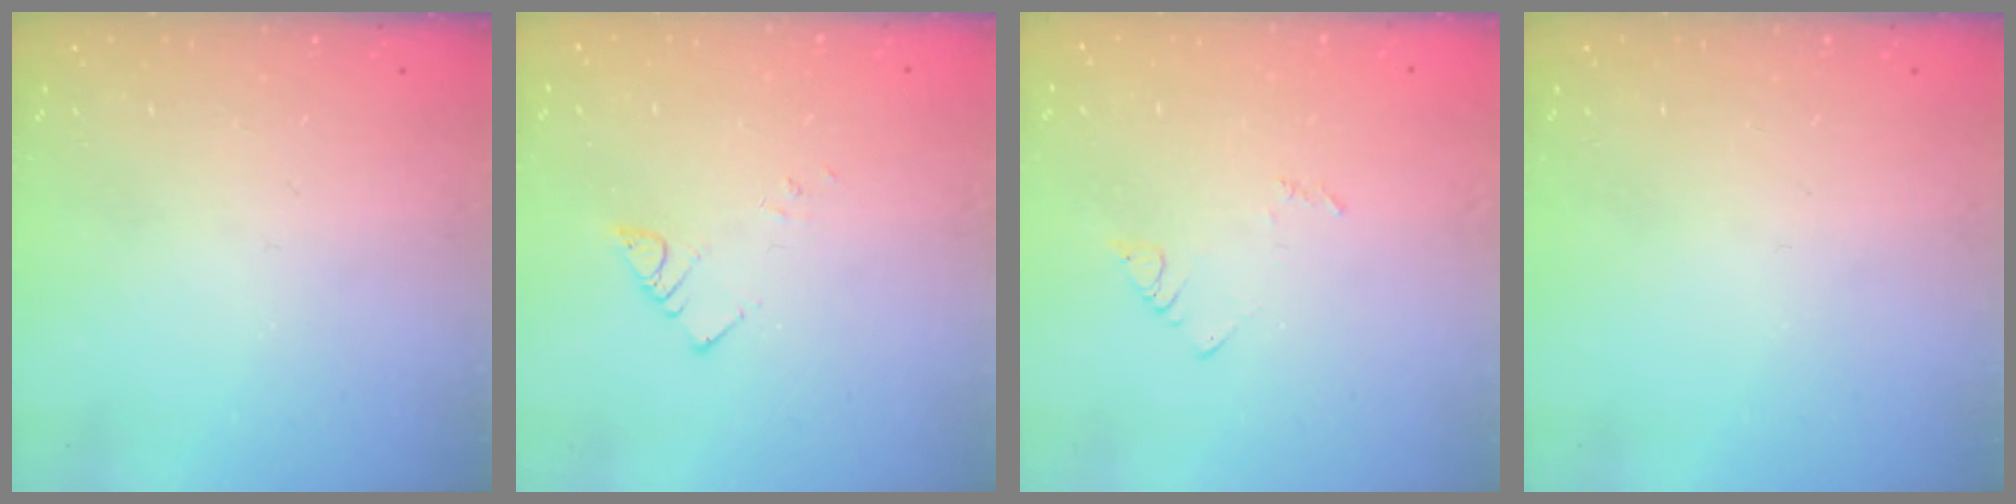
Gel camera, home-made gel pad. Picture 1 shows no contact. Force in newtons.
{"total": 2.5, "press": 2.5, "slide": 0.3}
{"total": 3.7, "press": 3.7, "slide": 0.3}
{"total": 0.0}